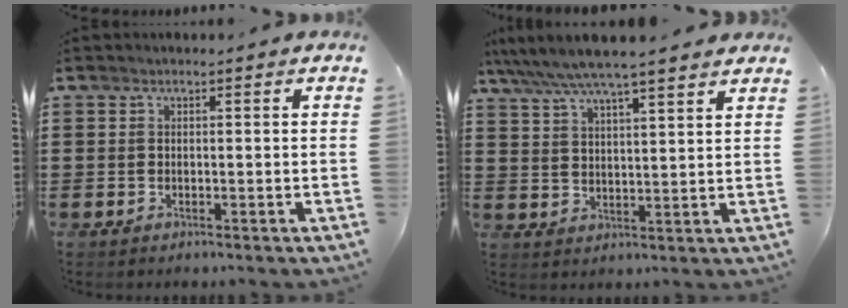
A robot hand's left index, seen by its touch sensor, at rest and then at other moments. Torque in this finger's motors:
{"motor_torque": [2.14, 0.00, 0.37, -0.01]}